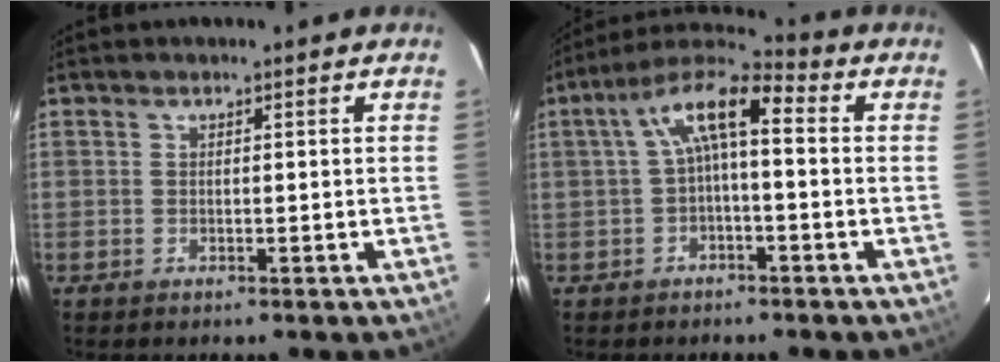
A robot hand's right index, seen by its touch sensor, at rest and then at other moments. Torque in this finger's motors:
{"motor_torque": [0.74, -0.33, 0.74, 0.18]}